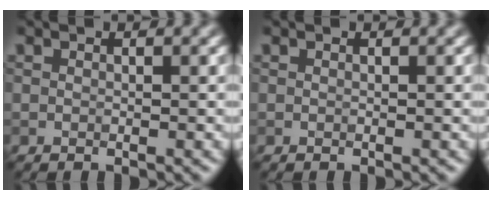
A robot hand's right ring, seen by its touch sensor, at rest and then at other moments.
{"total": 0.0}